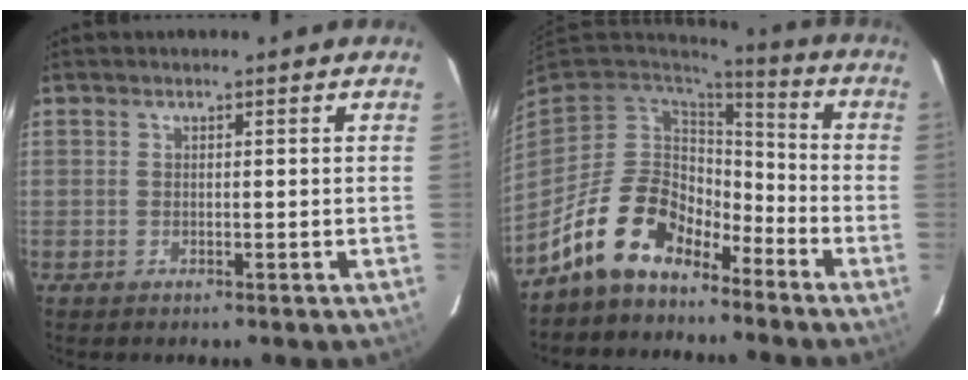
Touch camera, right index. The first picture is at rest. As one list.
[{"total": 14.3, "force": [-9.7, 7.8, 7.0], "torque": [-0.152, 0.014, -0.166]}]